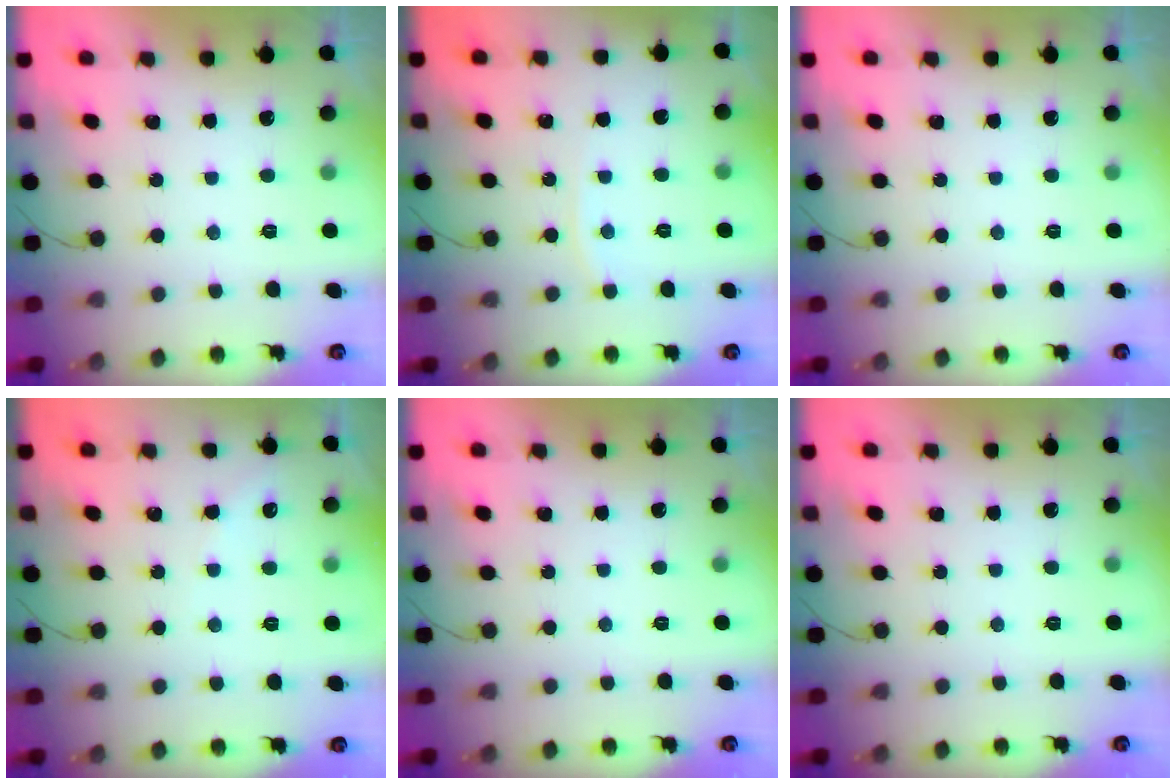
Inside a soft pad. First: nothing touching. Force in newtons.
{"total": 2.9, "press": 2.9, "slide": 0.5}
{"total": 0.0}
{"total": 2.7, "press": 2.7, "slide": 0.5}
{"total": 0.0}
{"total": 0.0}